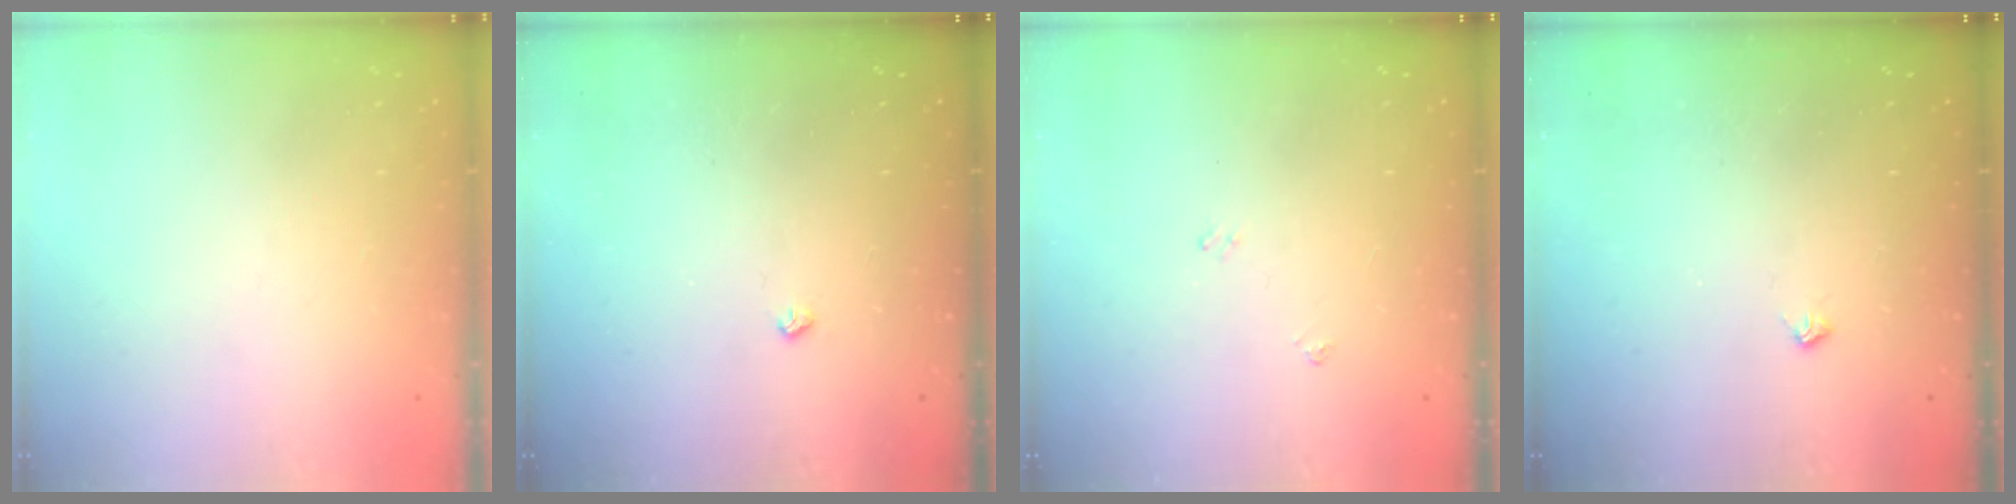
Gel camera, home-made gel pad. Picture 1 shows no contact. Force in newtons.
{"total": 2.6, "press": 2.5, "slide": 0.5}
{"total": 3.5, "press": 3.4, "slide": 0.5}
{"total": 3.5, "press": 3.4, "slide": 0.5}